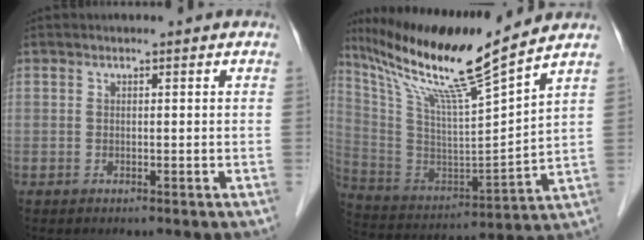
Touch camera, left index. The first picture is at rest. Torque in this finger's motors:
{"motor_torque": [1.07, -1.07, 0.51, 0.18]}